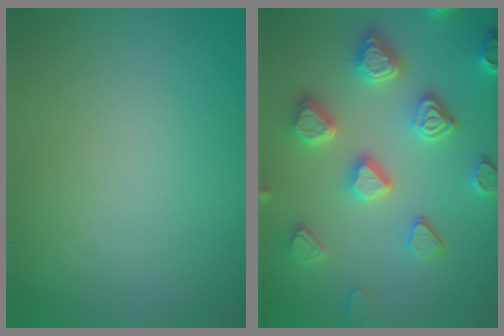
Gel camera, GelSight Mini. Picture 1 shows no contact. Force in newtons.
{"total": 5.1, "press": 4.9, "slide": 1.7}